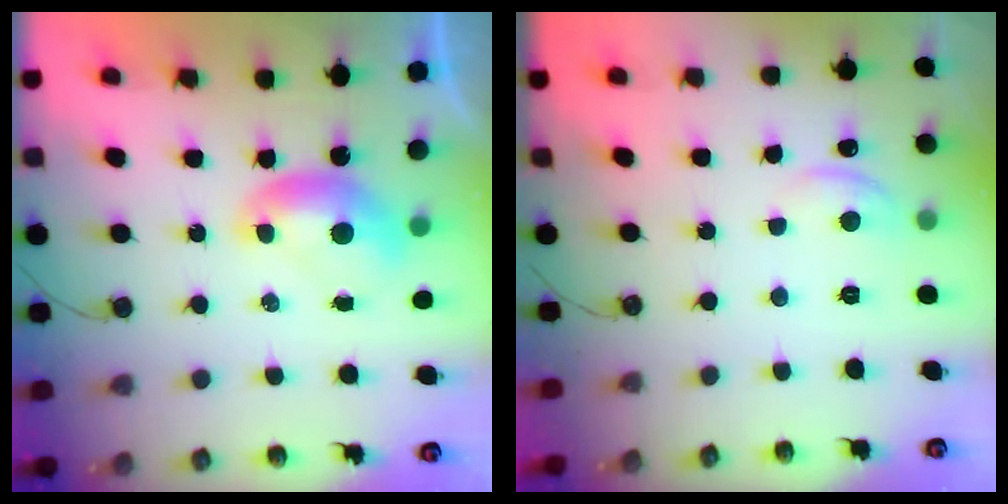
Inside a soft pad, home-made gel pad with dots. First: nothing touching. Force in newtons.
{"total": 2.4, "press": 2.3, "slide": 0.8}